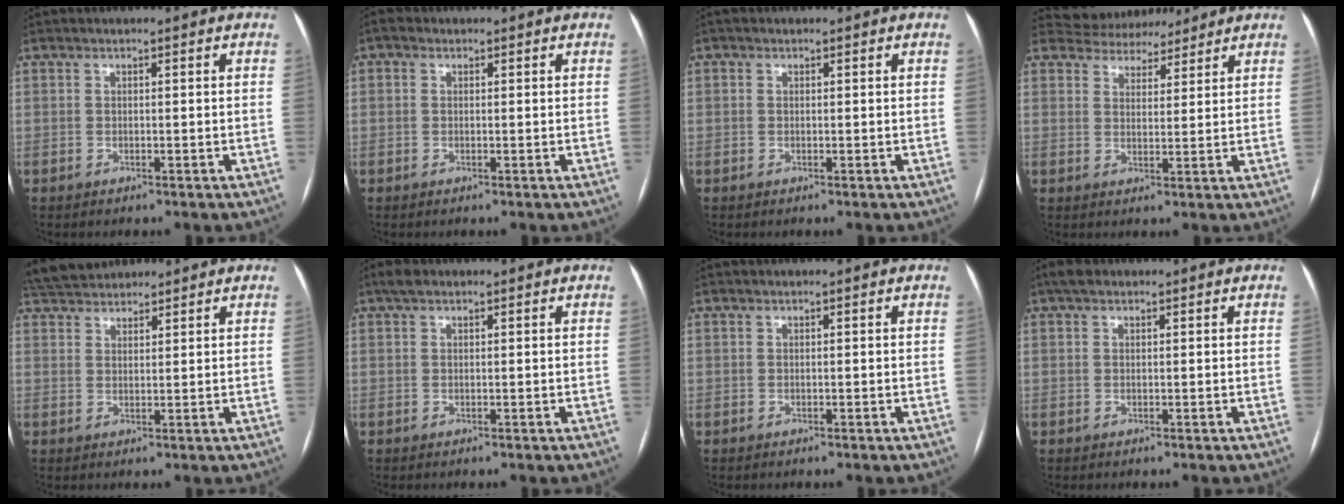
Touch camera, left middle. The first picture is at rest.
{"total": 1.5, "force": [-1.0, -1.0, -0.5], "torque": [0.012, -0.006, -0.019]}
{"total": 2.0, "force": [-1.1, -1.5, -0.8], "torque": [0.013, -0.011, -0.020]}
{"total": 7.7, "force": [7.2, 2.7, 0.7], "torque": [-0.006, 0.014, 0.101]}
{"total": 6.0, "force": [5.7, 1.3, 1.2], "torque": [-0.026, 0.035, 0.105]}
{"total": 1.7, "force": [1.2, 0.7, 1.0], "torque": [-0.020, 0.020, 0.022]}
{"total": 0.0}
{"total": 1.9, "force": [1.3, 0.9, 1.0], "torque": [-0.020, 0.022, 0.022]}